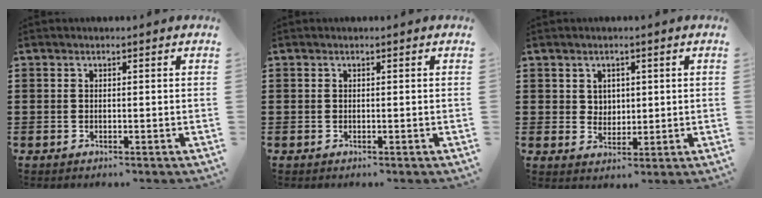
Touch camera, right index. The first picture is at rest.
{"total": 0.0}
{"total": 2.5, "force": [1.3, 2.1, 0.5], "torque": [-0.012, 0.006, 0.021]}